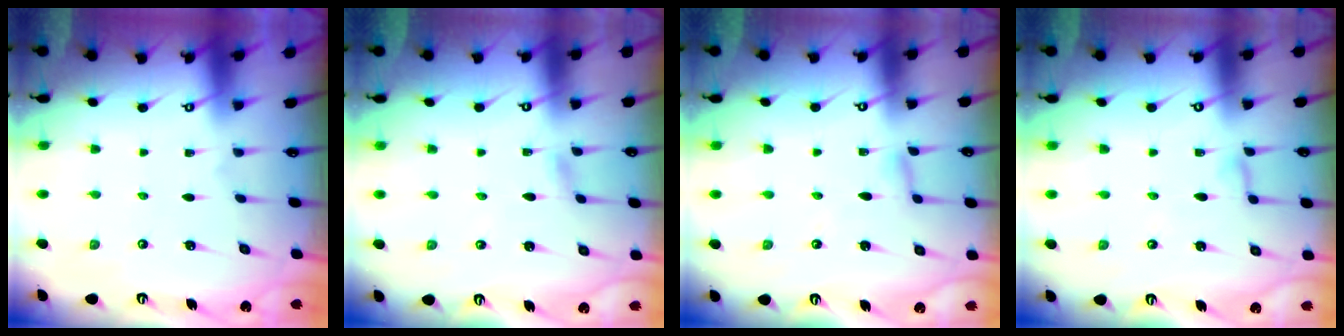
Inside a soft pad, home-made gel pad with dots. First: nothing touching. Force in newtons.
{"total": 1.1, "press": 1.1, "slide": 0.1}
{"total": 2.5, "press": 2.5, "slide": 0.2}
{"total": 3.7, "press": 3.7, "slide": 0.4}